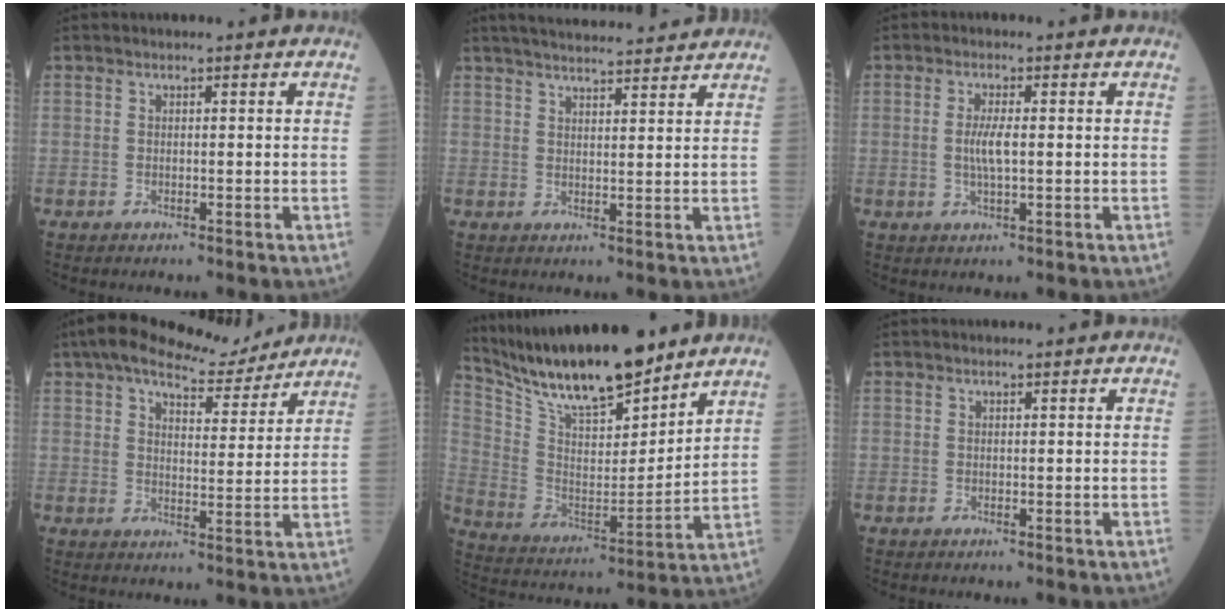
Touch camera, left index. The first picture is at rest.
{"total": 14.0, "force": [12.7, 1.8, 5.5], "torque": [-0.088, 0.029, 0.179]}
{"total": 3.4, "force": [0.0, 0.6, 3.3], "torque": [-0.070, -0.003, 0.000]}
{"total": 12.1, "force": [10.8, 2.8, 4.8], "torque": [-0.076, 0.014, 0.155]}
{"total": 18.7, "force": [16.0, 3.2, 9.0], "torque": [-0.172, 0.002, 0.296]}
{"total": 0.0}